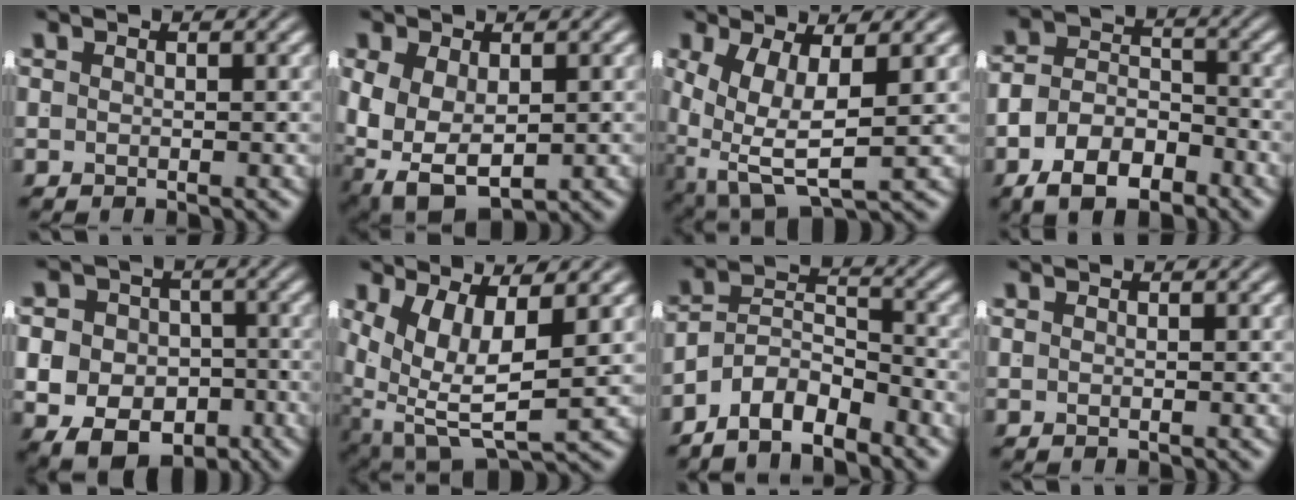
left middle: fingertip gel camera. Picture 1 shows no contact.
{"total": 10.0, "force": [-3.4, 7.8, 5.2], "torque": [-0.150, -0.060, -0.035]}
{"total": 7.1, "force": [-1.5, 4.1, 5.7], "torque": [-0.115, -0.051, 0.001]}
{"total": 7.8, "force": [-4.0, 5.6, 3.7], "torque": [-0.055, -0.018, -0.070]}
{"total": 10.8, "force": [-4.1, 8.7, 5.0], "torque": [-0.088, -0.049, -0.052]}
{"total": 9.5, "force": [-1.5, 6.5, 6.7], "torque": [-0.139, -0.058, -0.003]}
{"total": 7.0, "force": [-3.8, 4.9, 3.3], "torque": [-0.072, -0.031, -0.063]}
{"total": 0.0}